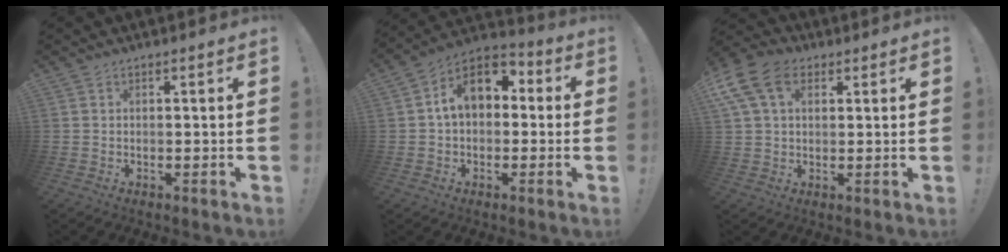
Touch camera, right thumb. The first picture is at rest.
{"total": 12.1, "force": [2.9, 8.1, 8.5], "torque": [-0.135, 0.011, 0.059]}
{"total": 12.4, "force": [4.8, 8.2, 7.9], "torque": [-0.158, -0.004, 0.097]}